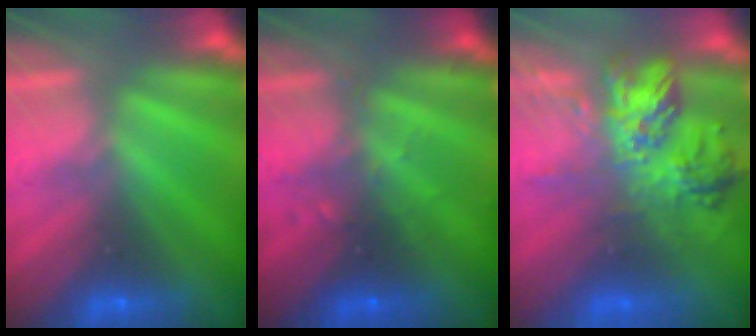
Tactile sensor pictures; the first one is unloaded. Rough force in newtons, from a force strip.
{"total": 2.7}
{"total": 9.0}